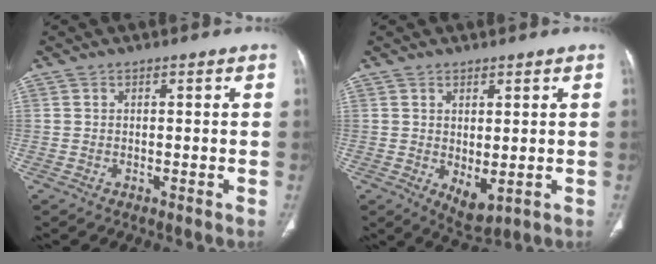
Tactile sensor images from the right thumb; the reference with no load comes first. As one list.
[{"total": 4.7, "force": [-0.3, 2.3, 4.0], "torque": [-0.058, -0.015, 0.012]}]